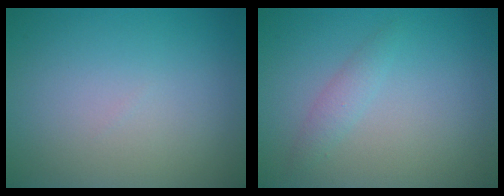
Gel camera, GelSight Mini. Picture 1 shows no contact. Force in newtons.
{"total": 1.4, "press": 1.4, "slide": 0.0}